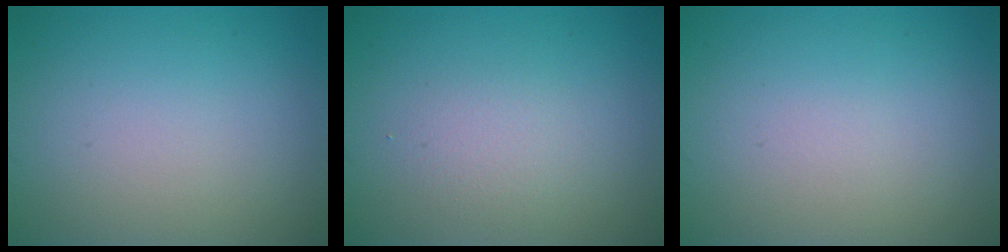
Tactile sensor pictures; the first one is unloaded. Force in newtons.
{"total": 1.6, "press": 1.6, "slide": 0.1}
{"total": 0.0}